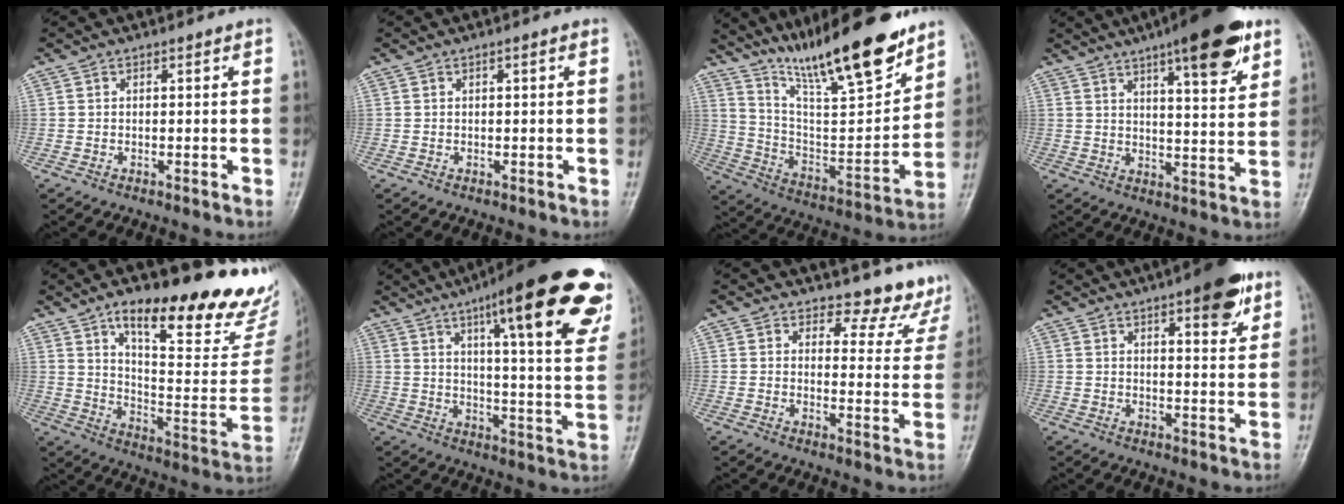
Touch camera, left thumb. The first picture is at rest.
{"total": 0.6, "force": [0.2, 0.1, 0.6], "torque": [-0.010, 0.002, 0.002]}
{"total": 22.4, "force": [17.0, 4.2, 14.0], "torque": [-0.197, -0.088, 0.294]}
{"total": 15.4, "force": [9.1, 3.8, 11.8], "torque": [-0.145, -0.038, 0.129]}
{"total": 27.8, "force": [19.1, 8.6, 18.3], "torque": [-0.210, -0.089, 0.273]}
{"total": 27.6, "force": [15.5, 5.8, 22.1], "torque": [-0.275, -0.038, 0.208]}
{"total": 9.0, "force": [8.4, 3.3, 0.5], "torque": [0.034, -0.077, 0.080]}
{"total": 10.1, "force": [5.9, 3.1, 7.6], "torque": [-0.081, -0.025, 0.075]}